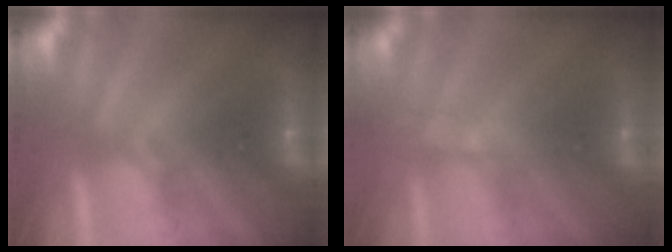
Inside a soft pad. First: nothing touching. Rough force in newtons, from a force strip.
{"total": 2.7}